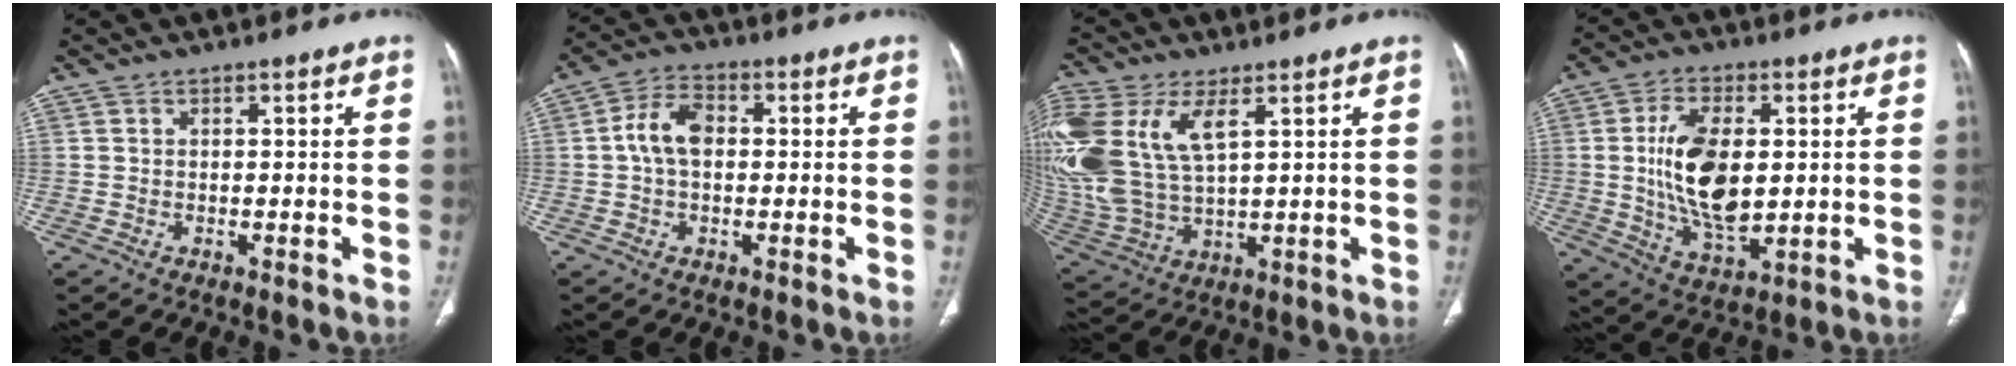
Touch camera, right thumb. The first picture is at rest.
{"total": 6.9, "force": [0.3, 4.5, 5.2], "torque": [-0.096, 0.018, -0.002]}
{"total": 21.5, "force": [7.3, 11.3, 16.8], "torque": [-0.411, -0.008, 0.150]}
{"total": 14.6, "force": [1.1, 7.7, 12.4], "torque": [-0.220, -0.014, 0.027]}